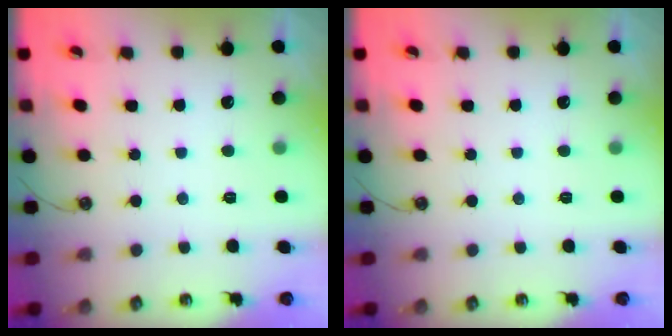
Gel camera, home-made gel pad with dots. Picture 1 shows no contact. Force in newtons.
{"total": 0.0}